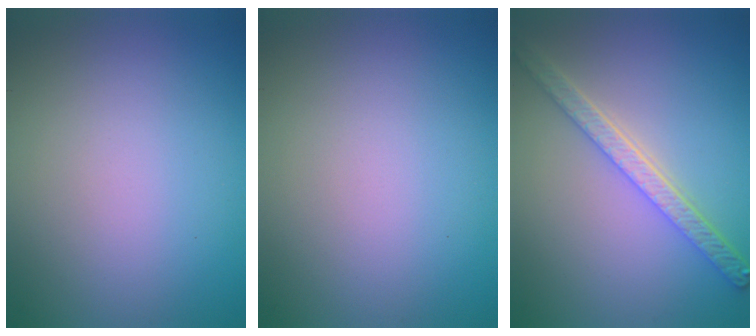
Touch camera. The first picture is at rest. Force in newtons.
{"total": 0.0}
{"total": 4.4, "press": 3.5, "slide": 2.7}